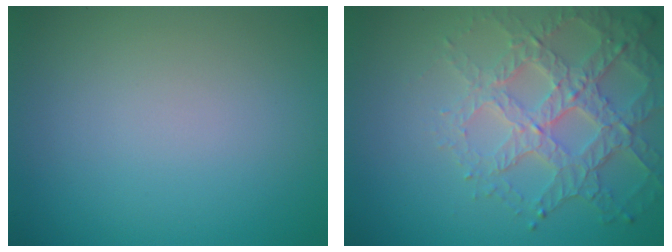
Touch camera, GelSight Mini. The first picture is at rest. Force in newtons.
{"total": 5.5, "press": 4.5, "slide": 3.2}